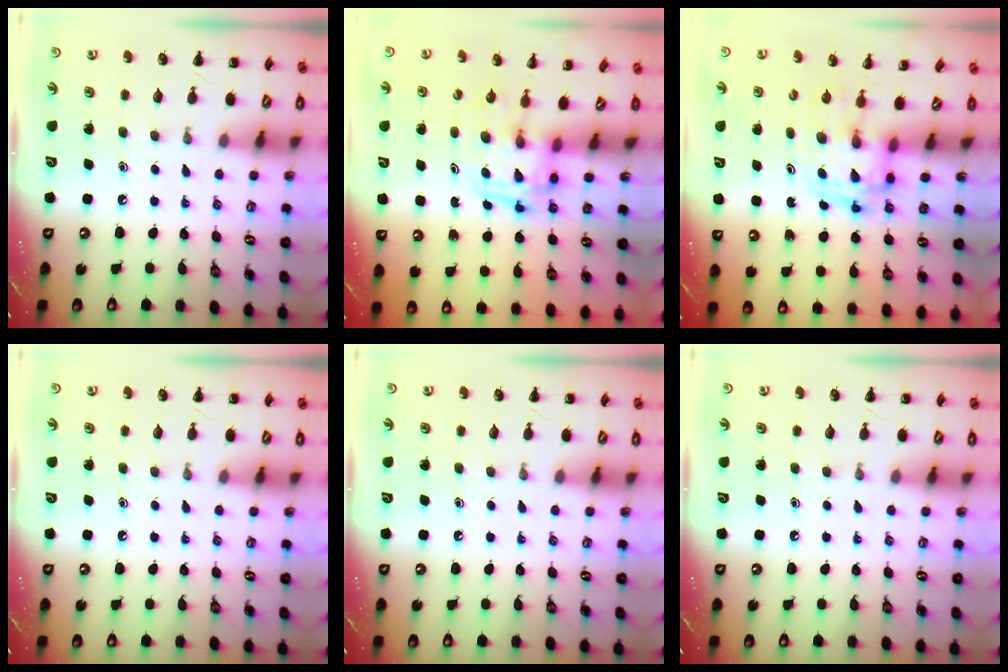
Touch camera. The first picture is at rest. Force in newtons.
{"total": 3.3, "press": 3.3, "slide": 0.5}
{"total": 3.5, "press": 3.5, "slide": 0.6}
{"total": 0.0}
{"total": 0.0}
{"total": 0.0}